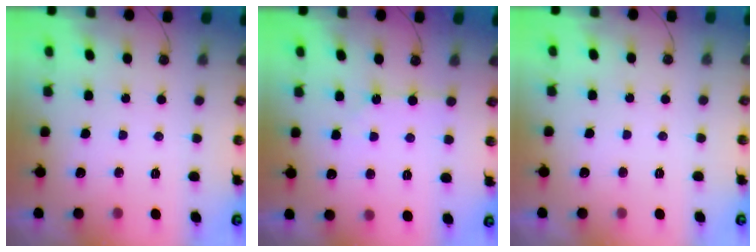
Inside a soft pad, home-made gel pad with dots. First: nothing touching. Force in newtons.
{"total": 2.1, "press": 2.1, "slide": 0.4}
{"total": 0.0}